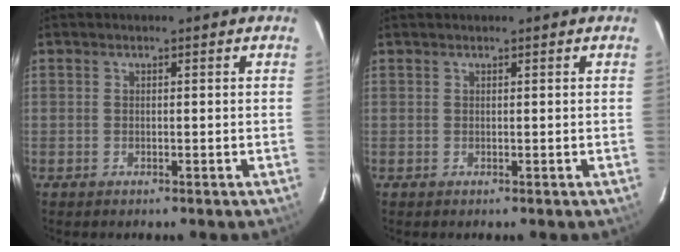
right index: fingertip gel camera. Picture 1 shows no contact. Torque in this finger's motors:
{"motor_torque": [0.21, 0.26, 0.03, 0.01]}